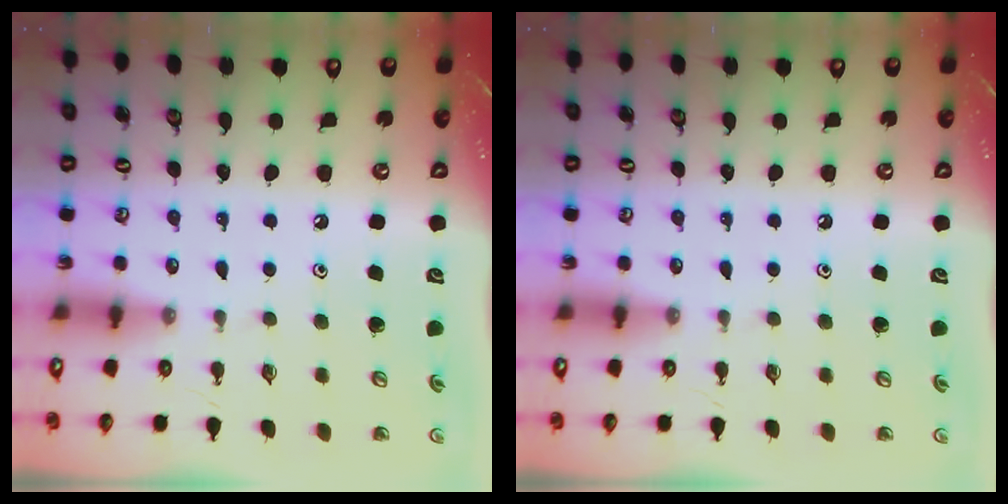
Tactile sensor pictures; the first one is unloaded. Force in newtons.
{"total": 0.0}